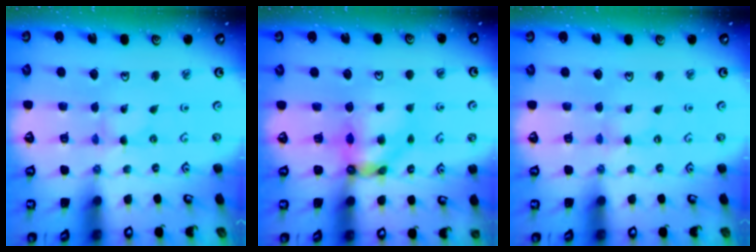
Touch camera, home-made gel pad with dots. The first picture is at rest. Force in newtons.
{"total": 9.1, "press": 9.1, "slide": 0.8}
{"total": 0.8, "press": 0.7, "slide": 0.2}